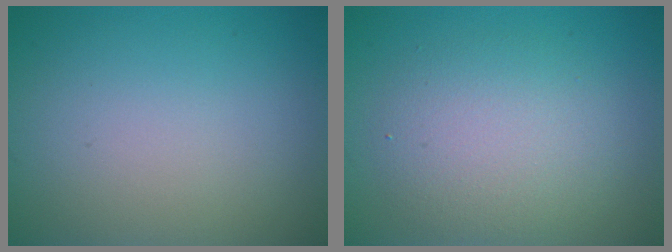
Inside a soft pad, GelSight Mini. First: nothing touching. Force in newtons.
{"total": 4.3, "press": 4.3, "slide": 0.2}